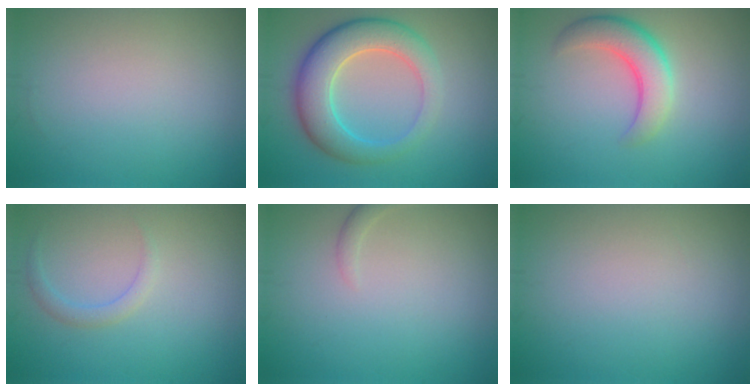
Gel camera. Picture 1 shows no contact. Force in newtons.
{"total": 6.7, "press": 6.7, "slide": 0.4}
{"total": 4.4, "press": 4.4, "slide": 0.2}
{"total": 1.3, "press": 1.3, "slide": 0.1}
{"total": 0.9, "press": 0.9, "slide": 0.1}
{"total": 0.0}